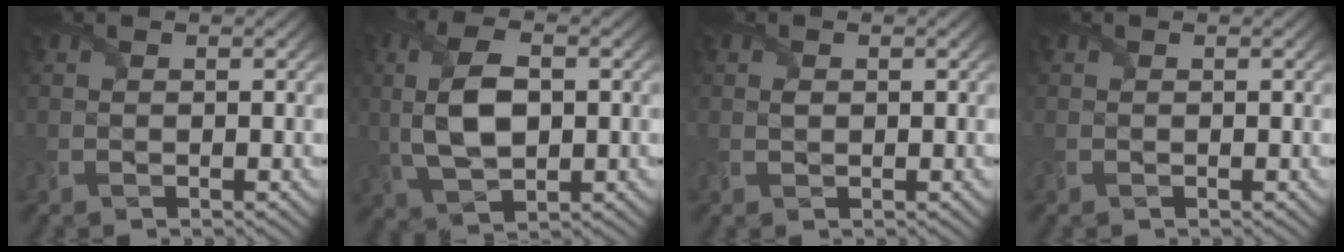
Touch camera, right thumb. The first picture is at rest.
{"total": 8.3, "force": [0.4, 4.4, 7.1], "torque": [-0.162, 0.004, 0.005]}
{"total": 0.5, "force": [0.2, 0.4, 0.4], "torque": [-0.009, 0.000, 0.003]}
{"total": 0.0}